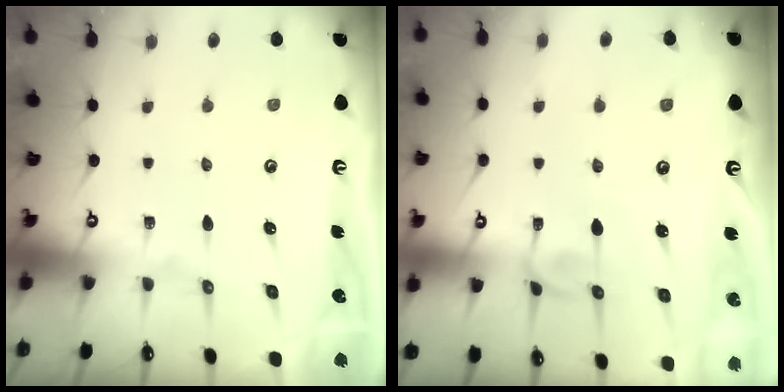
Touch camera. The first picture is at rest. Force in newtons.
{"total": 3.6, "press": 3.6, "slide": 0.1}